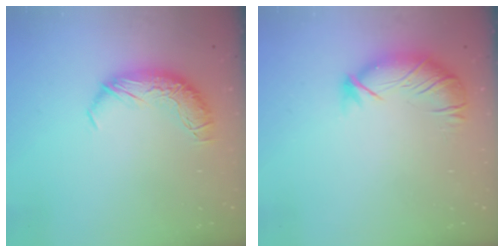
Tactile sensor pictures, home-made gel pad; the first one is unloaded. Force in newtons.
{"total": 3.0, "press": 2.6, "slide": 1.5}